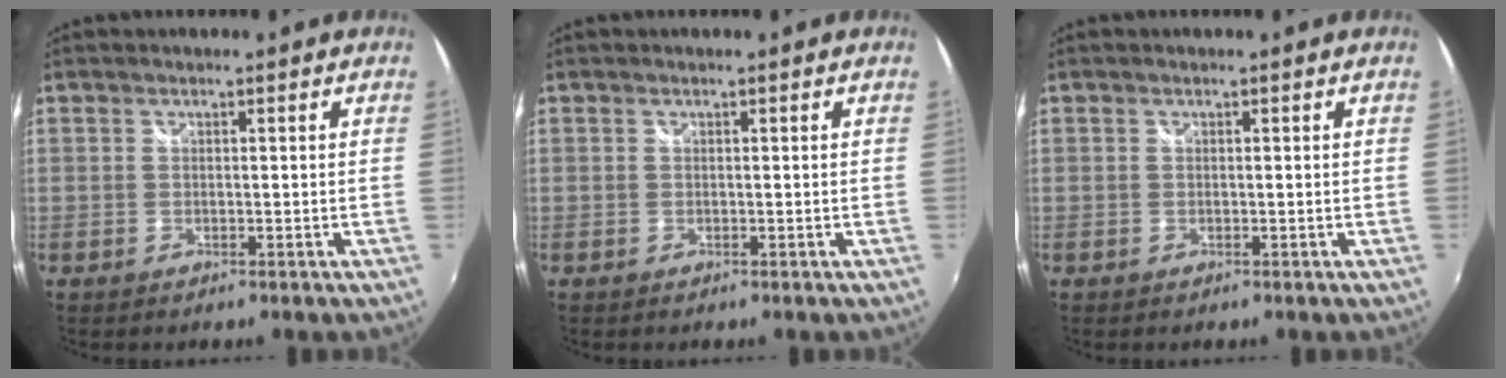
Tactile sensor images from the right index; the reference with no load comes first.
{"total": 0.0}
{"total": 0.0}